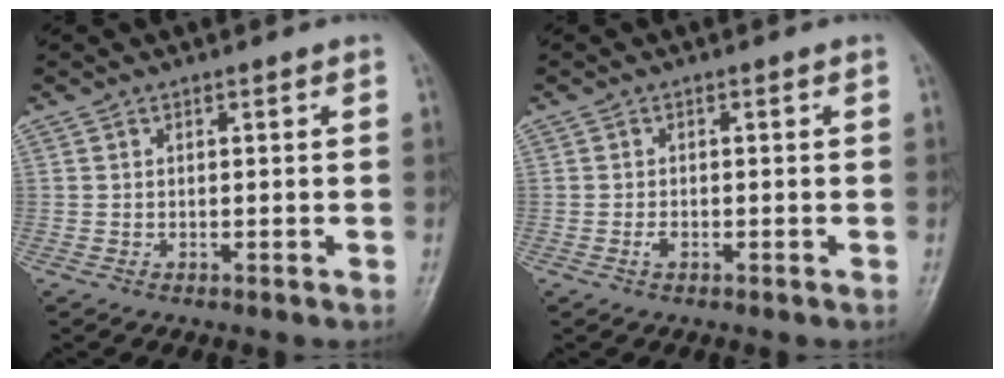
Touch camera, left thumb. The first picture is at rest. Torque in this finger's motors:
{"motor_torque": [-0.13, 0.13, 0.08, 0.03, 0.00]}